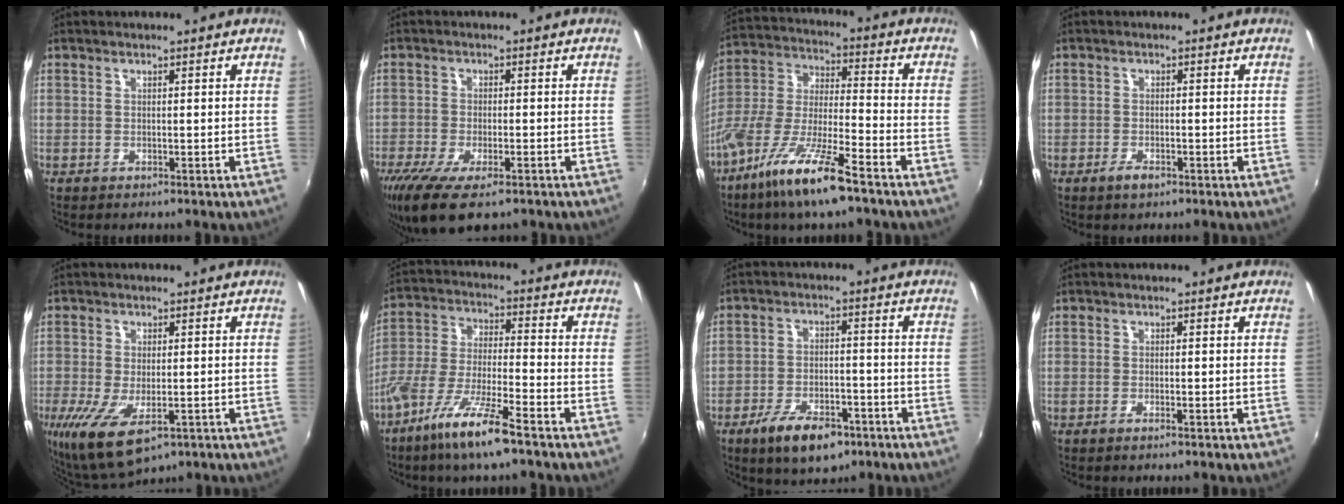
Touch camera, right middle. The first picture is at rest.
{"total": 11.5, "force": [-7.6, 3.8, 7.8], "torque": [-0.174, -0.046, -0.129]}
{"total": 15.9, "force": [-10.2, 2.8, 11.9], "torque": [-0.249, -0.024, -0.198]}
{"total": 2.2, "force": [-1.4, 1.0, 1.2], "torque": [-0.025, -0.003, -0.027]}
{"total": 10.8, "force": [-4.2, 4.9, 8.6], "torque": [-0.178, -0.043, -0.065]}
{"total": 12.6, "force": [-8.3, 1.5, 9.4], "torque": [-0.198, -0.020, -0.159]}
{"total": 10.8, "force": [-6.7, 5.0, 6.8], "torque": [-0.140, -0.007, -0.107]}
{"total": 1.1, "force": [-0.8, 0.1, 0.8], "torque": [-0.016, -0.002, -0.015]}